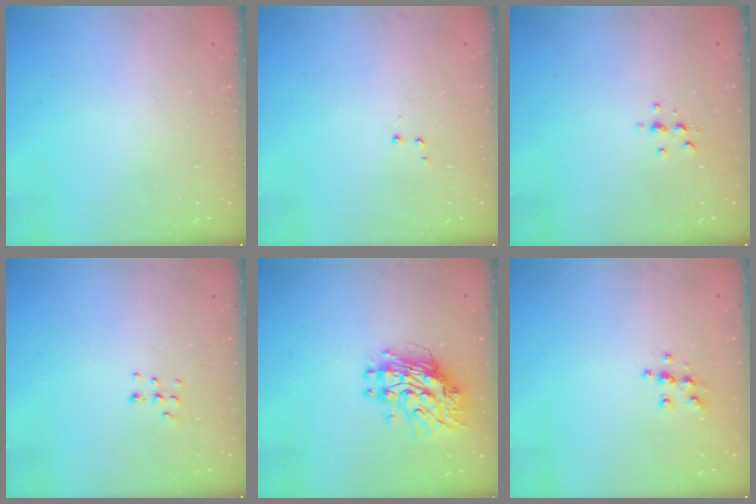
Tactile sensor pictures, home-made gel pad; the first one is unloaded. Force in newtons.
{"total": 2.8, "press": 2.7, "slide": 0.5}
{"total": 3.3, "press": 3.2, "slide": 0.4}
{"total": 3.9, "press": 3.8, "slide": 1.0}
{"total": 11.4, "press": 11.3, "slide": 1.0}
{"total": 5.9, "press": 5.9, "slide": 0.6}